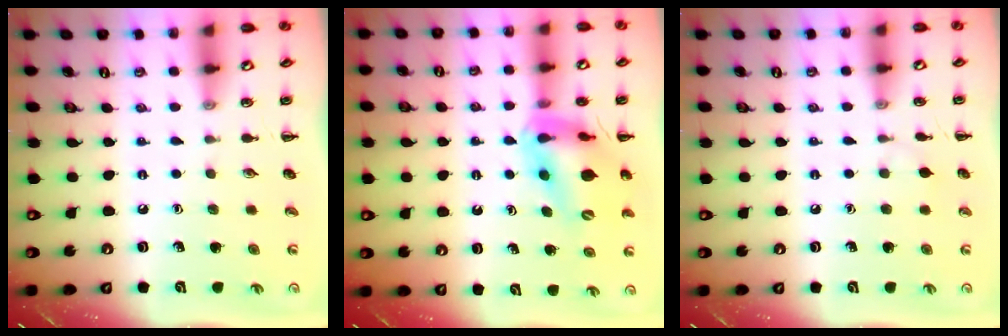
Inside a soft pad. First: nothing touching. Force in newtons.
{"total": 15.8, "press": 15.1, "slide": 4.7}
{"total": 3.9, "press": 3.7, "slide": 1.4}